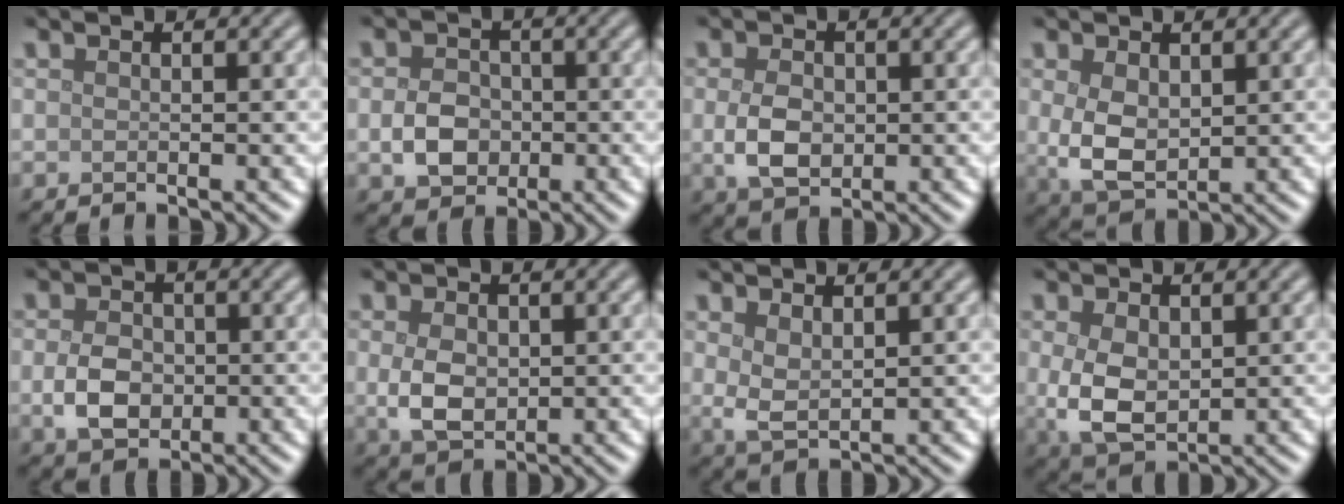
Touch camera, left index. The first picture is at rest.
{"total": 3.6, "force": [-0.6, 2.9, 2.0], "torque": [-0.038, 0.001, -0.016]}
{"total": 3.7, "force": [-0.2, 2.6, 2.6], "torque": [-0.055, -0.003, -0.003]}
{"total": 4.4, "force": [0.4, 2.8, 3.3], "torque": [-0.078, -0.003, 0.017]}
{"total": 3.8, "force": [-0.5, 2.8, 2.5], "torque": [-0.050, -0.002, -0.012]}
{"total": 3.8, "force": [0.0, 2.6, 2.7], "torque": [-0.058, -0.002, 0.003]}
{"total": 2.4, "force": [1.0, 1.1, 1.9], "torque": [-0.042, -0.003, 0.024]}
{"total": 4.9, "force": [0.2, 3.2, 3.7], "torque": [-0.089, -0.007, 0.013]}